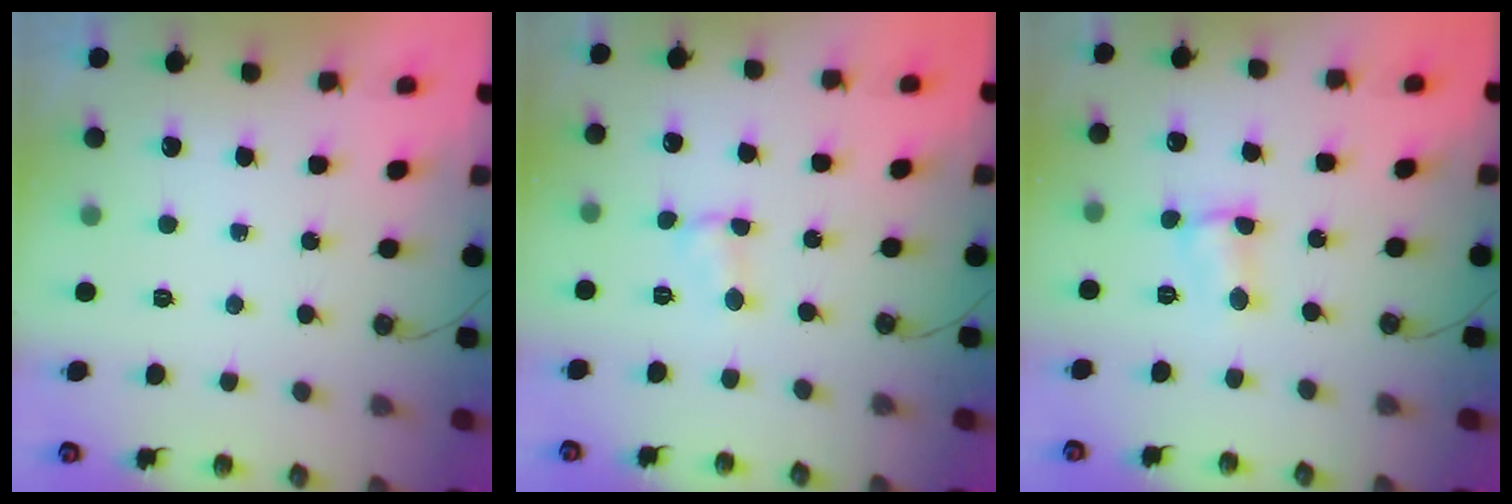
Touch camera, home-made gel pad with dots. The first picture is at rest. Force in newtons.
{"total": 2.4, "press": 2.4, "slide": 0.3}
{"total": 2.8, "press": 2.8, "slide": 0.3}